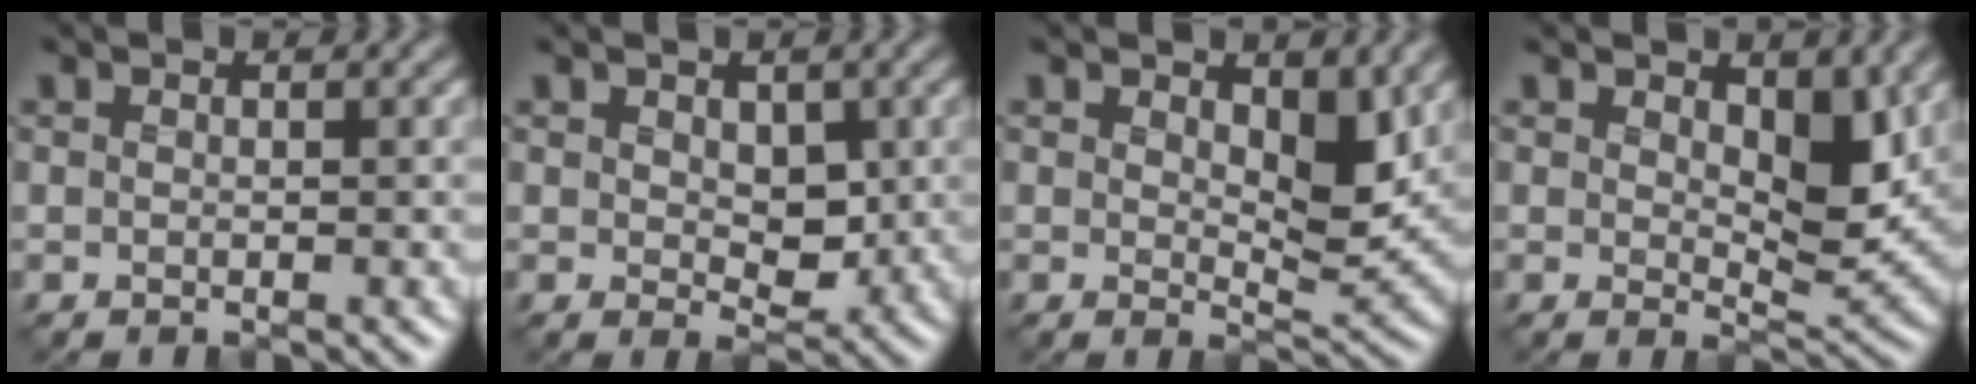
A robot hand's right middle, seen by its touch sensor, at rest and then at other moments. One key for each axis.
{"total": 3.1, "fx": 0.6, "fy": 2.1, "fz": 2.2, "tx": -0.039, "ty": -0.008, "tz": 0.002}
{"total": 4.0, "fx": 1.5, "fy": 1.9, "fz": 3.2, "tx": -0.051, "ty": -0.013, "tz": 0.019}
{"total": 4.4, "fx": 1.5, "fy": 2.1, "fz": 3.5, "tx": -0.055, "ty": -0.014, "tz": 0.020}